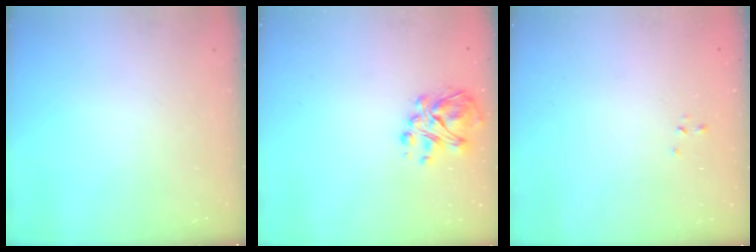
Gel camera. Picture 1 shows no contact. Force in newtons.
{"total": 6.5, "press": 6.4, "slide": 1.2}
{"total": 0.0}